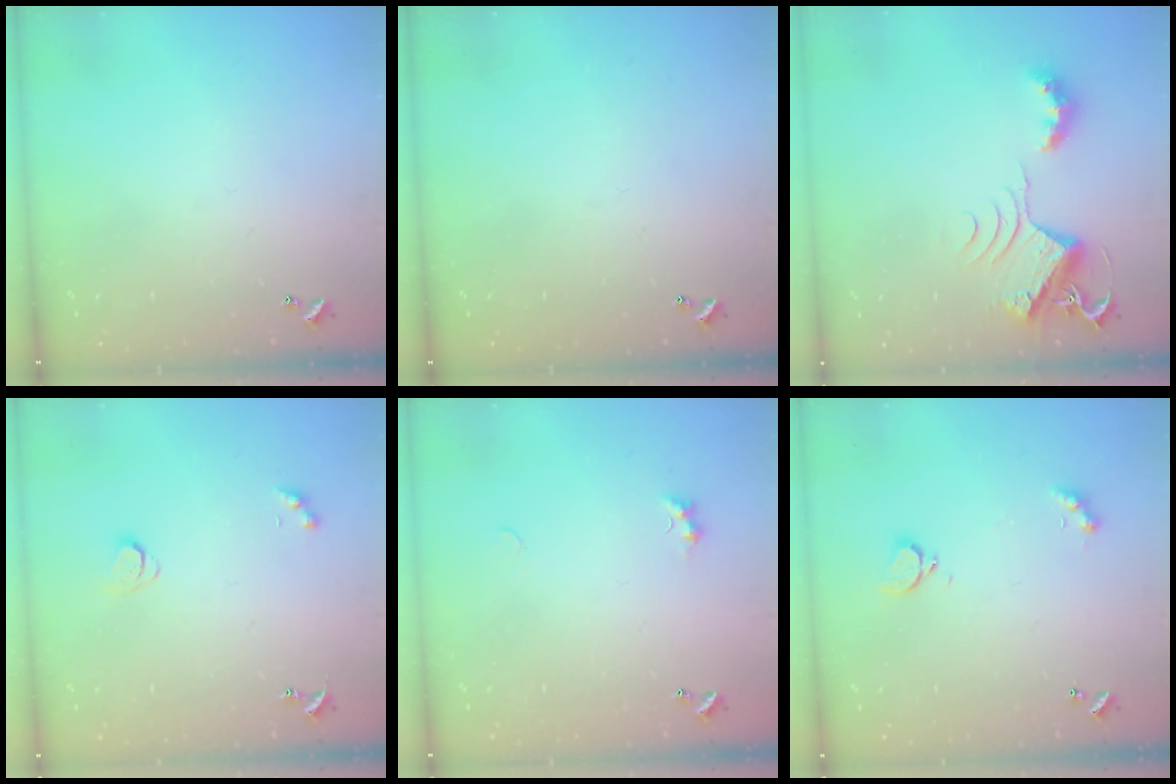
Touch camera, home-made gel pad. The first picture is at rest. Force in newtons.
{"total": 0.0}
{"total": 8.1, "press": 8.1, "slide": 0.1}
{"total": 1.7, "press": 1.7, "slide": 0.3}
{"total": 1.4, "press": 1.3, "slide": 0.5}
{"total": 2.9, "press": 2.9, "slide": 0.6}